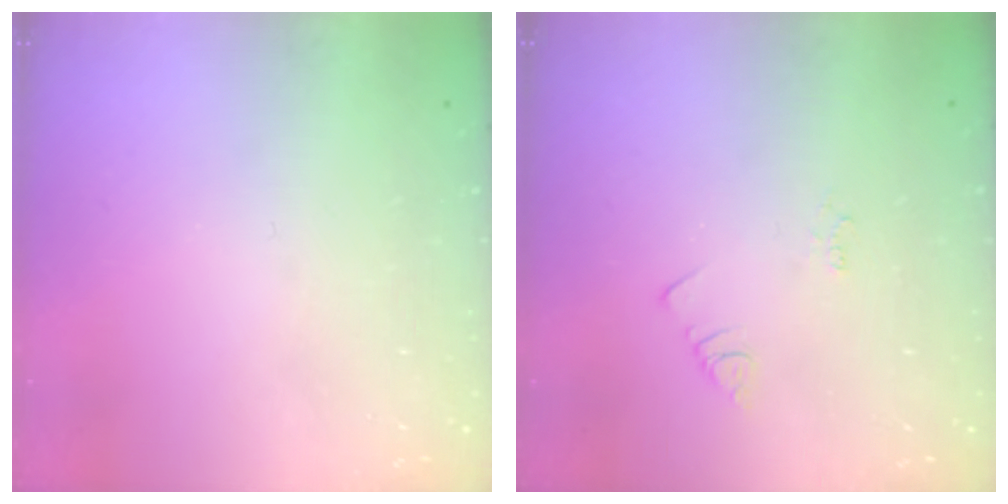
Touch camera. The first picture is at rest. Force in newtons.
{"total": 2.2, "press": 2.1, "slide": 0.4}